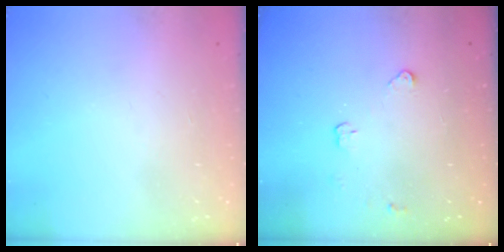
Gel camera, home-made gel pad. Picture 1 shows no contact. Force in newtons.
{"total": 2.9, "press": 2.9, "slide": 0.4}